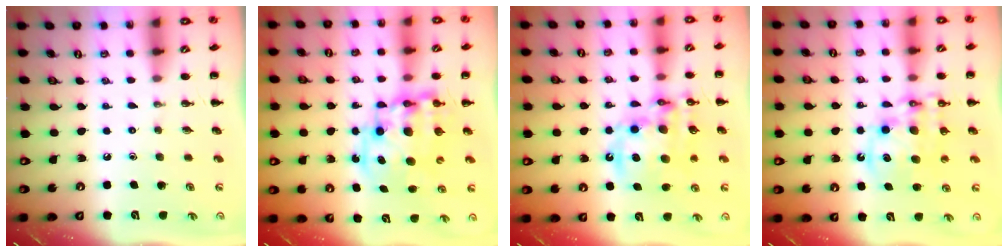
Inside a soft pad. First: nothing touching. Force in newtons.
{"total": 13.2, "press": 12.9, "slide": 2.8}
{"total": 17.5, "press": 16.9, "slide": 4.2}
{"total": 13.3, "press": 12.9, "slide": 3.2}